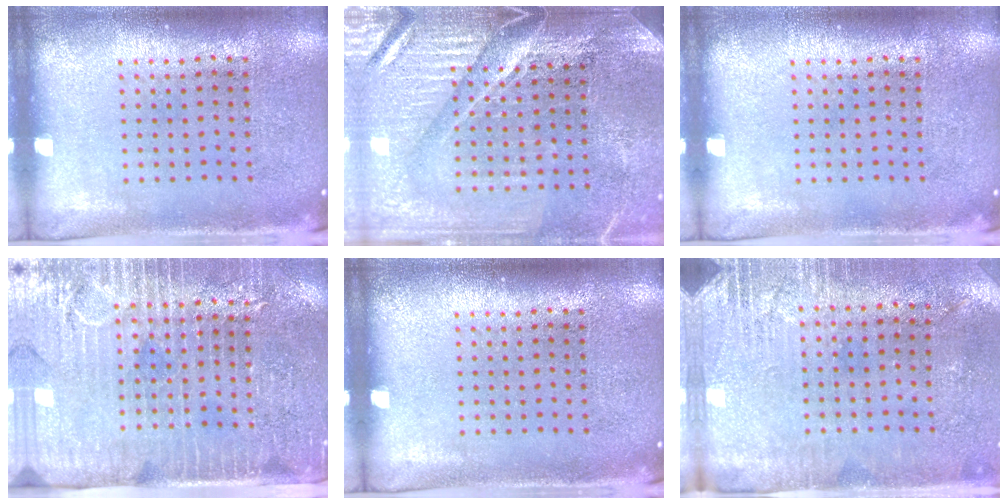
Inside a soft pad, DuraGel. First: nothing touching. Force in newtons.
{"total": 4.0, "press": 3.7, "slide": 1.6}
{"total": 0.0}
{"total": 3.6, "press": 3.3, "slide": 1.5}
{"total": 0.0}
{"total": 2.8, "press": 2.5, "slide": 1.4}